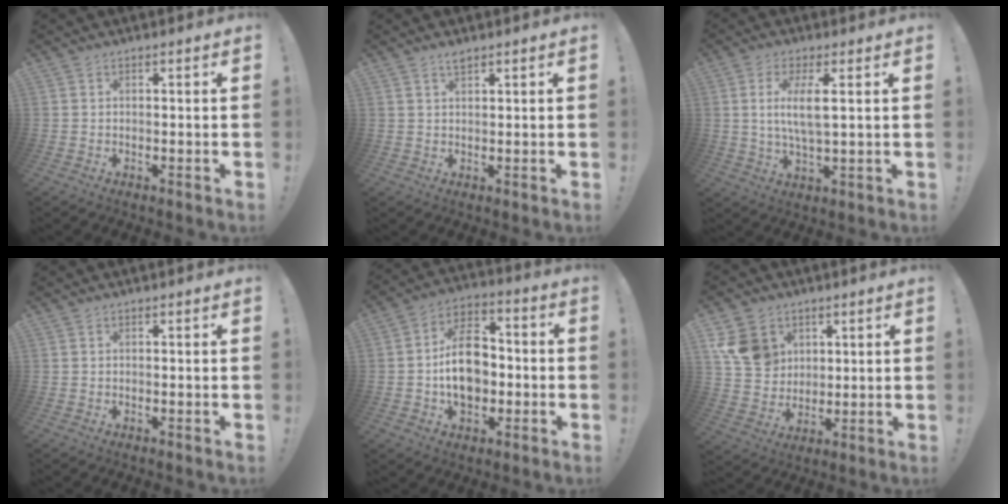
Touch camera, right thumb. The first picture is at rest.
{"total": 2.1, "force": [1.7, 0.6, 1.1], "torque": [-0.023, -0.004, 0.031]}
{"total": 7.7, "force": [2.0, 2.1, 7.2], "torque": [-0.129, -0.006, 0.029]}
{"total": 0.0}
{"total": 14.7, "force": [-1.5, 10.5, 10.1], "torque": [-0.173, 0.018, -0.028]}
{"total": 12.2, "force": [5.2, 10.1, 4.6], "torque": [-0.074, -0.017, 0.107]}